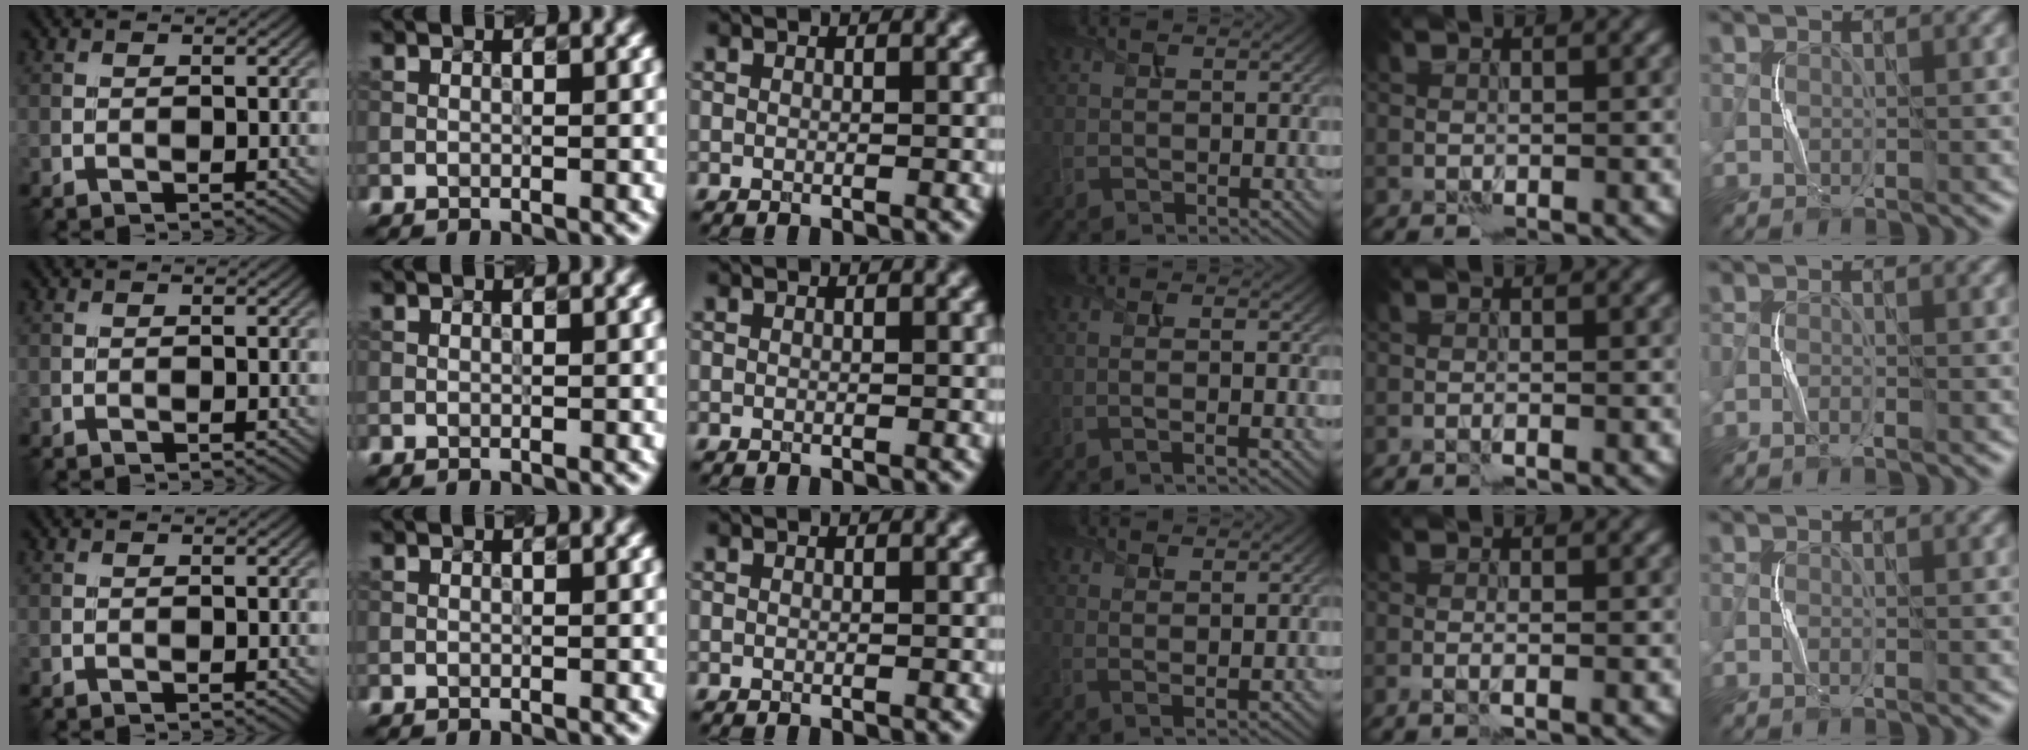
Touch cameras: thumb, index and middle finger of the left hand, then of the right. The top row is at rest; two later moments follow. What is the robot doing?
{"motion": "squeeze", "object": "sponge"}